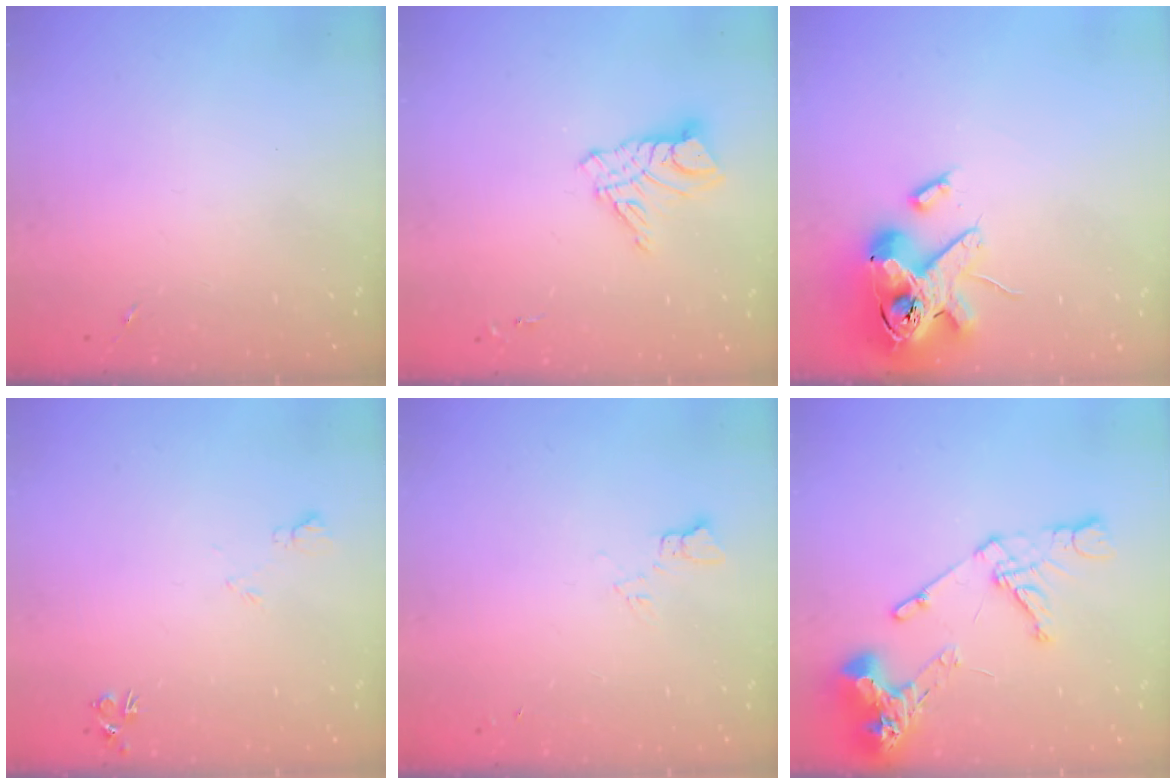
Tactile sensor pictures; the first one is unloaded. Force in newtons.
{"total": 11.0, "press": 10.9, "slide": 1.0}
{"total": 15.9, "press": 15.7, "slide": 2.7}
{"total": 5.2, "press": 5.1, "slide": 1.0}
{"total": 5.3, "press": 5.3, "slide": 0.4}
{"total": 15.7, "press": 15.5, "slide": 1.9}